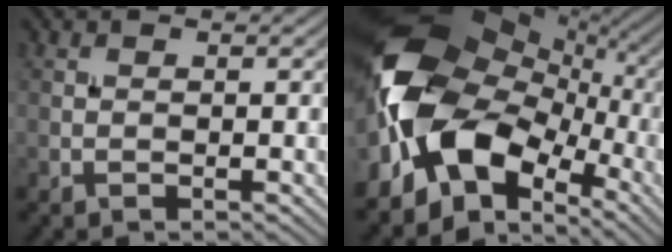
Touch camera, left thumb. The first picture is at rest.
{"total": 17.4, "force": [-2.6, 11.8, 12.4], "torque": [-0.258, -0.005, -0.057]}